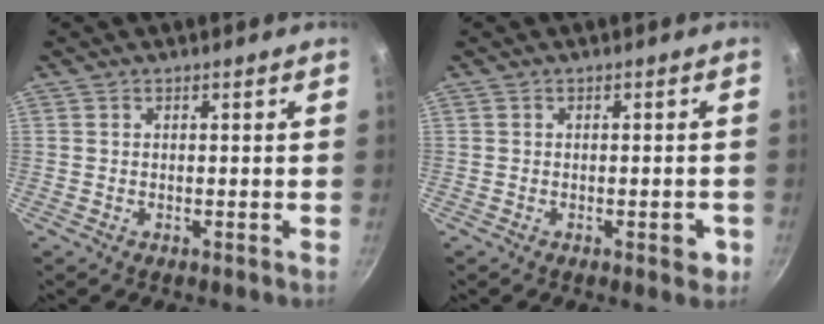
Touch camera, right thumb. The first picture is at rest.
{"total": 0.0}